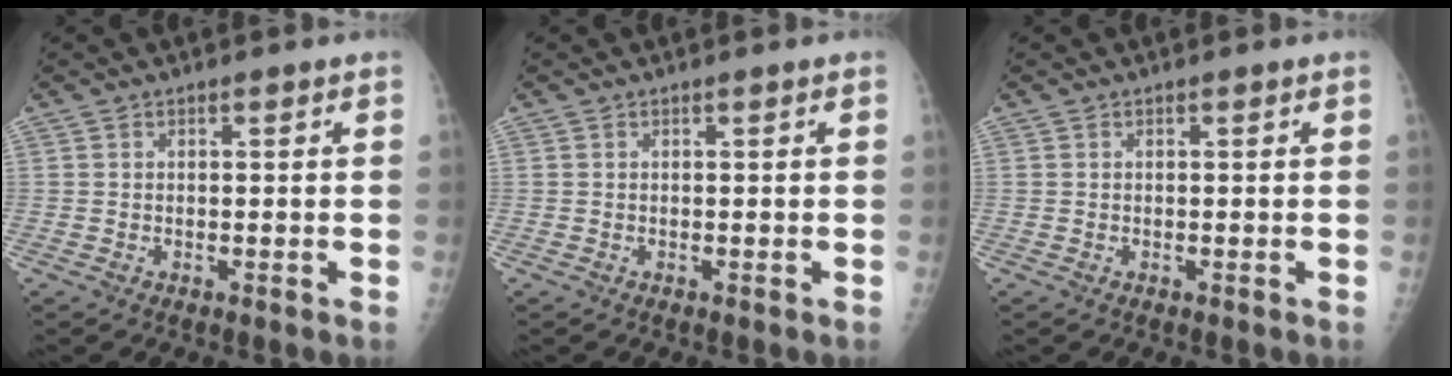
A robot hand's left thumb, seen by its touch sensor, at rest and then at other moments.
{"total": 0.0}
{"total": 0.0}